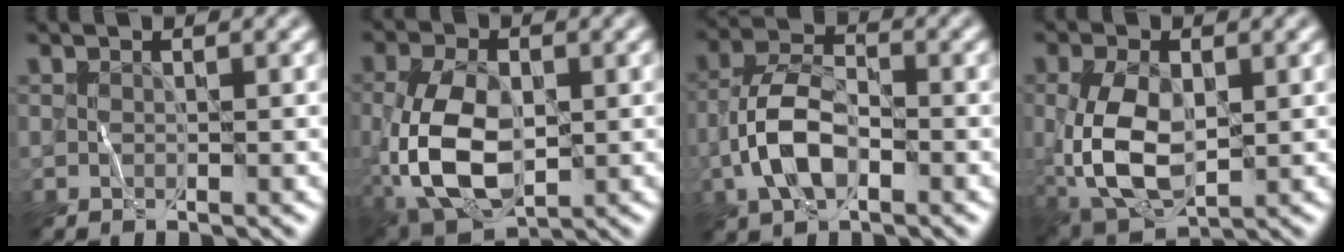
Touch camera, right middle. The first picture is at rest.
{"total": 9.4, "force": [-1.4, 5.6, 7.5], "torque": [-0.172, -0.010, -0.028]}
{"total": 5.7, "force": [-1.9, 2.9, 4.5], "torque": [-0.090, 0.008, -0.045]}
{"total": 7.7, "force": [-0.3, 4.4, 6.3], "torque": [-0.144, -0.007, -0.002]}